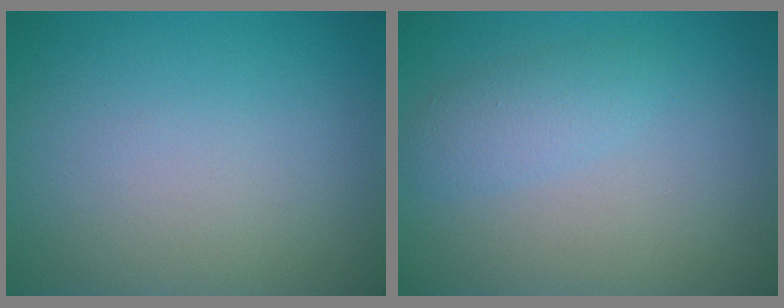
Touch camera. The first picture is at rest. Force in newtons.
{"total": 2.0, "press": 2.0, "slide": 0.1}